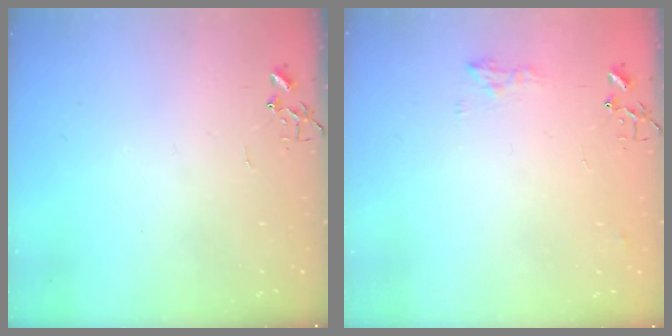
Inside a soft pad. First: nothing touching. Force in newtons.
{"total": 7.5, "press": 7.5, "slide": 0.5}